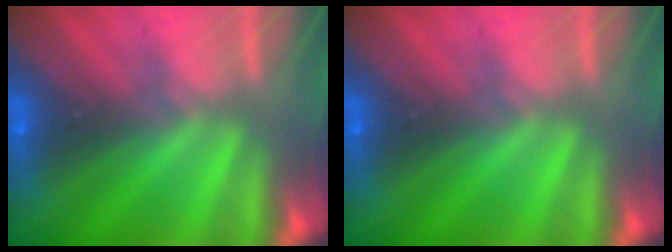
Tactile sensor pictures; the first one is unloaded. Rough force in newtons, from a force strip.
{"total": 0.0}